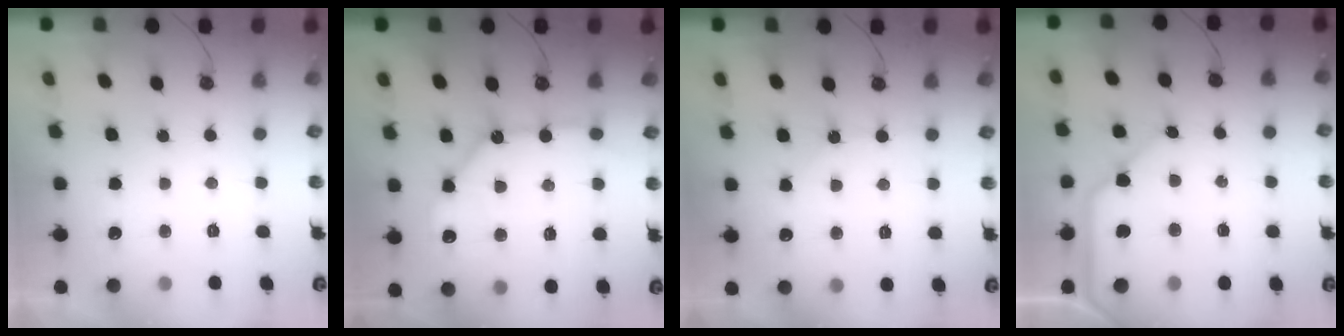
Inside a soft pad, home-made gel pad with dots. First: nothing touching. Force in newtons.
{"total": 12.4, "press": 12.3, "slide": 1.6}
{"total": 5.2, "press": 5.1, "slide": 0.7}
{"total": 10.2, "press": 10.1, "slide": 1.4}